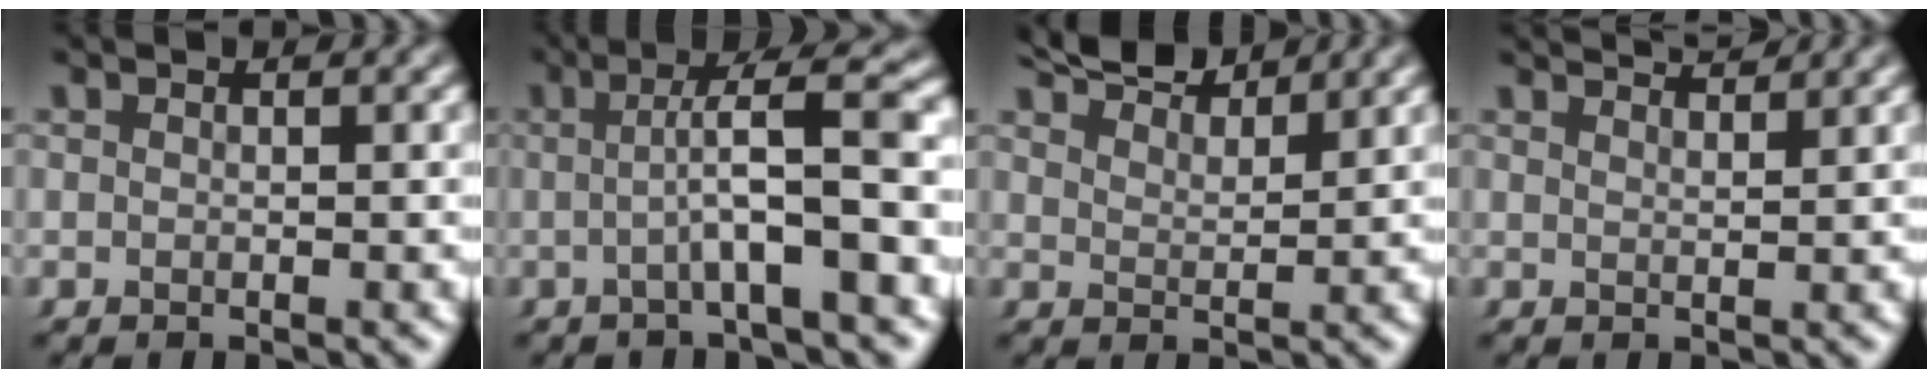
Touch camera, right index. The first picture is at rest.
{"total": 6.1, "force": [-0.1, 1.0, 6.0], "torque": [-0.070, 0.019, -0.005]}
{"total": 5.5, "force": [4.9, 1.3, 2.0], "torque": [-0.037, 0.006, 0.081]}
{"total": 2.6, "force": [2.5, -0.3, 0.6], "torque": [-0.001, 0.001, 0.042]}